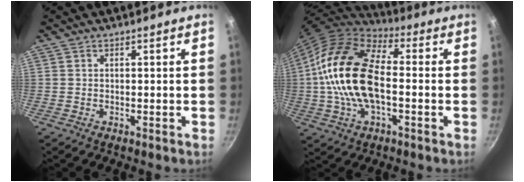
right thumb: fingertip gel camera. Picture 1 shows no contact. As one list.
[{"total": 19.5, "force": [-0.8, 10.6, 16.4], "torque": [-0.296, 0.028, -0.029]}]